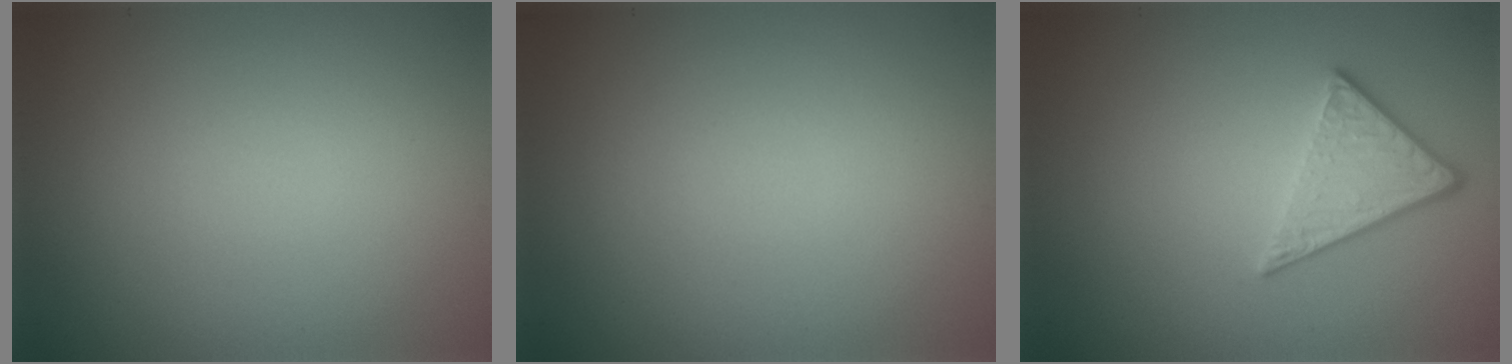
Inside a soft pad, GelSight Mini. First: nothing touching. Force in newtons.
{"total": 0.0}
{"total": 3.0, "press": 2.3, "slide": 2.0}